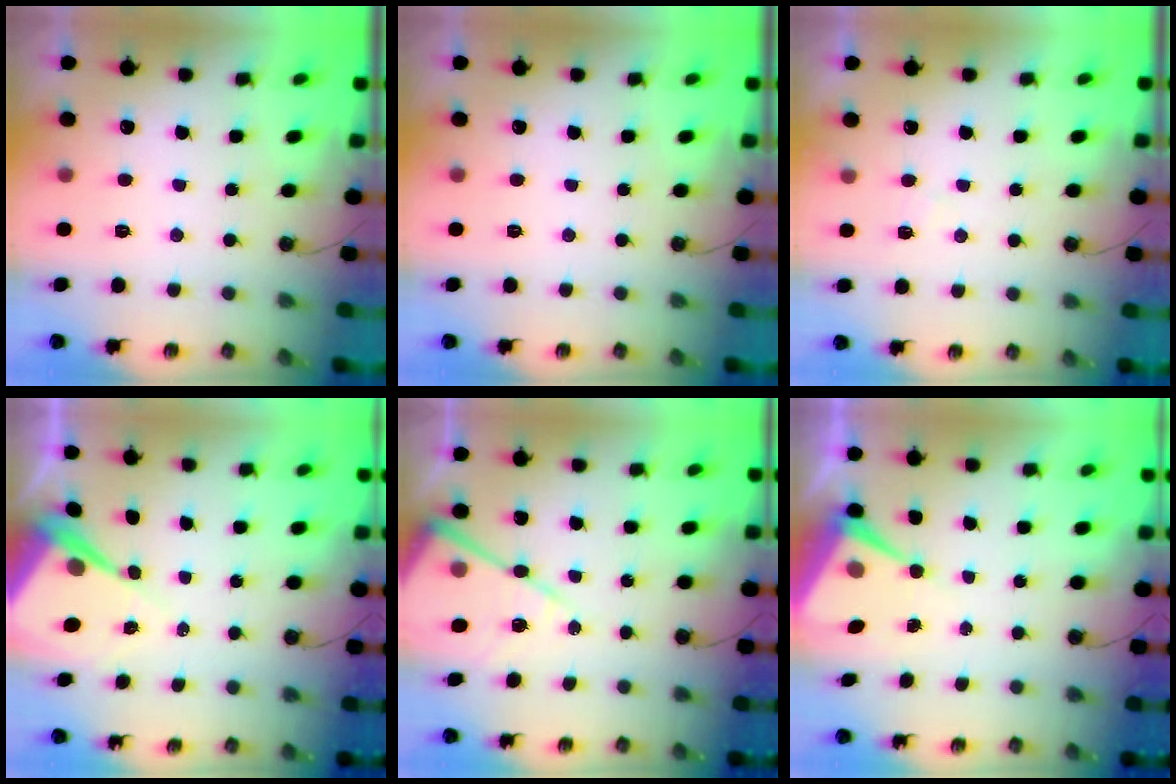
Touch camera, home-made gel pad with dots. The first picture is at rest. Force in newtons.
{"total": 0.0}
{"total": 5.9, "press": 5.9, "slide": 0.7}
{"total": 7.6, "press": 7.6, "slide": 0.6}
{"total": 13.4, "press": 13.4, "slide": 1.5}
{"total": 6.7, "press": 6.7, "slide": 0.2}